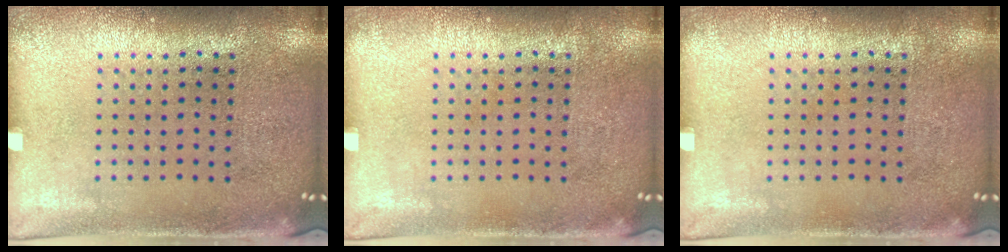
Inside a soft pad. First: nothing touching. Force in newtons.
{"total": 0.0}
{"total": 0.0}